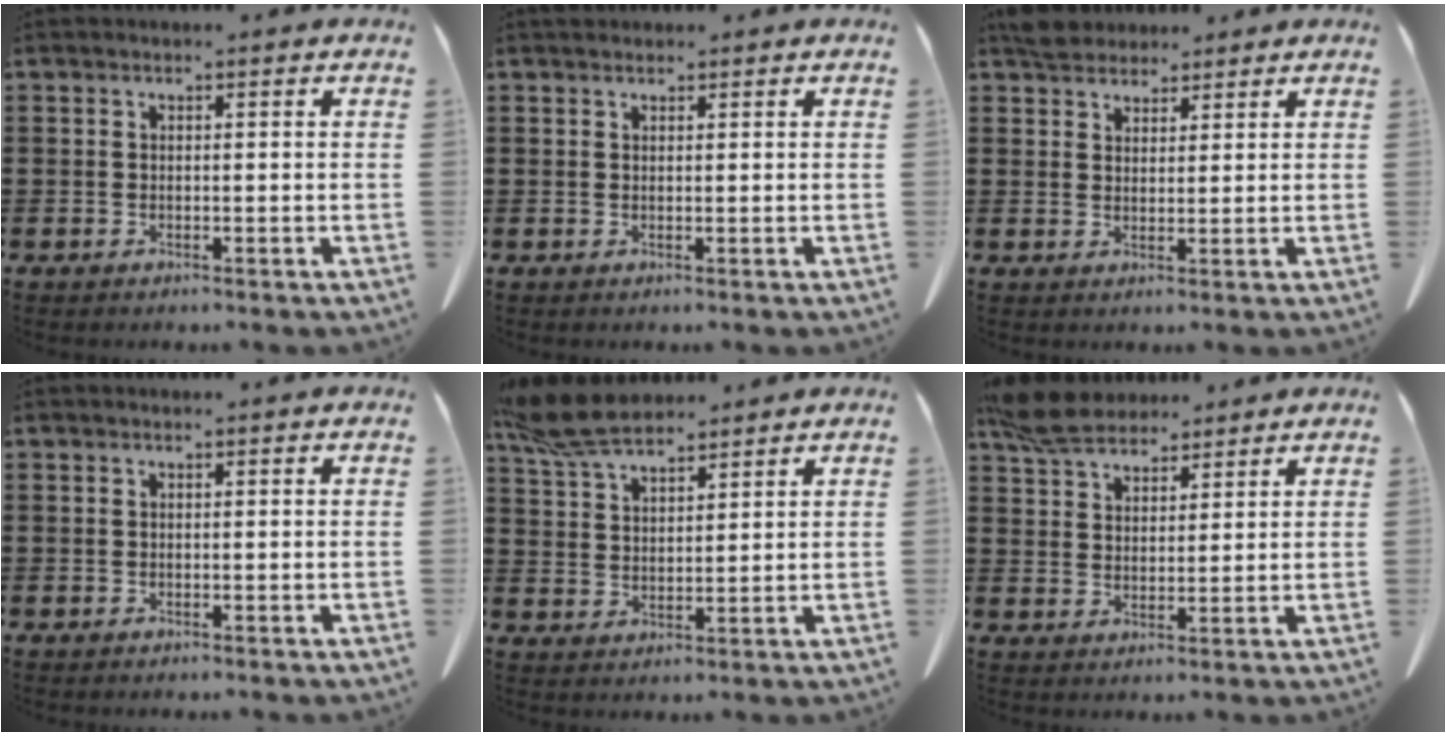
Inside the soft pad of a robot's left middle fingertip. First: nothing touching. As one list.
[{"total": 0.9, "force": [0.8, 0.3, 0.2], "torque": [-0.005, 0.000, 0.017]}, {"total": 3.8, "force": [3.3, 1.5, 0.7], "torque": [-0.017, -0.001, 0.064]}, {"total": 0.0}, {"total": 8.1, "force": [6.9, 2.2, 3.7], "torque": [-0.095, -0.010, 0.132]}, {"total": 7.1, "force": [6.1, 2.7, 2.6], "torque": [-0.073, -0.005, 0.116]}]